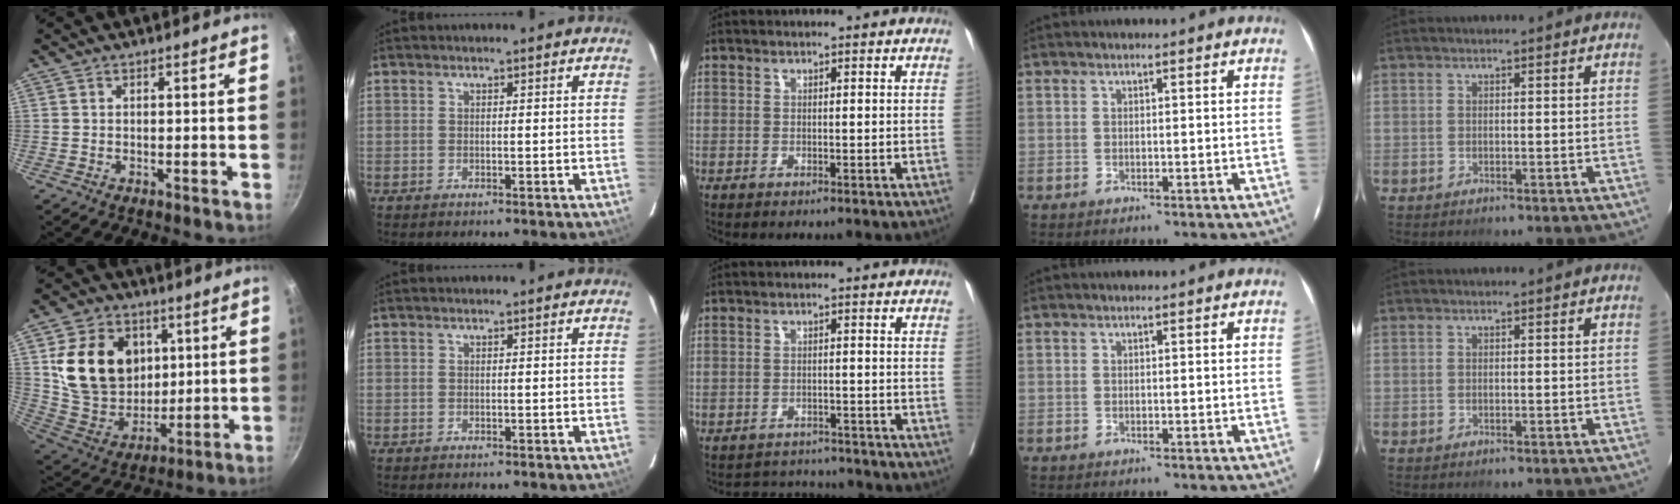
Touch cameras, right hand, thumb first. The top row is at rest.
{"thumb": {"total": 19.7, "force": [4.6, 15.7, 10.9], "torque": [-0.165, -0.005, 0.099]}, "middle": {"total": 5.2, "force": [-5.1, 0.8, -0.5], "torque": [0.008, 0.009, -0.074]}}